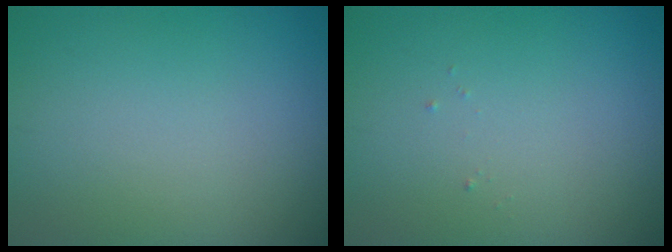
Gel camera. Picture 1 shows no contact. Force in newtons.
{"total": 0.0}